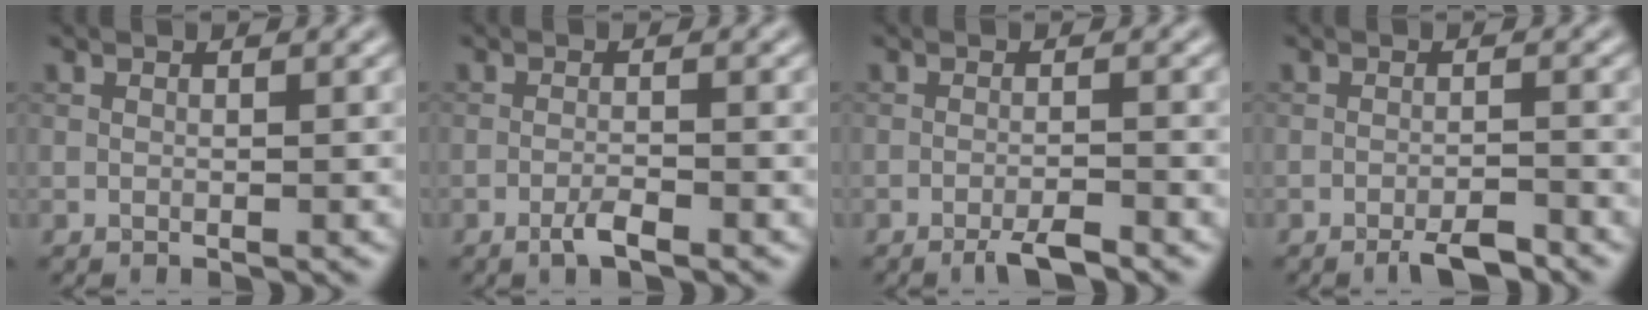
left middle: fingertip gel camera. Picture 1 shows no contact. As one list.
[{"total": 1.8, "force": [-1.2, 0.3, 1.3], "torque": [-0.024, 0.002, -0.024]}, {"total": 2.5, "force": [-1.9, 0.3, 1.6], "torque": [-0.026, -0.002, -0.038]}, {"total": 2.7, "force": [-2.1, 0.4, 1.7], "torque": [-0.025, 0.000, -0.039]}]